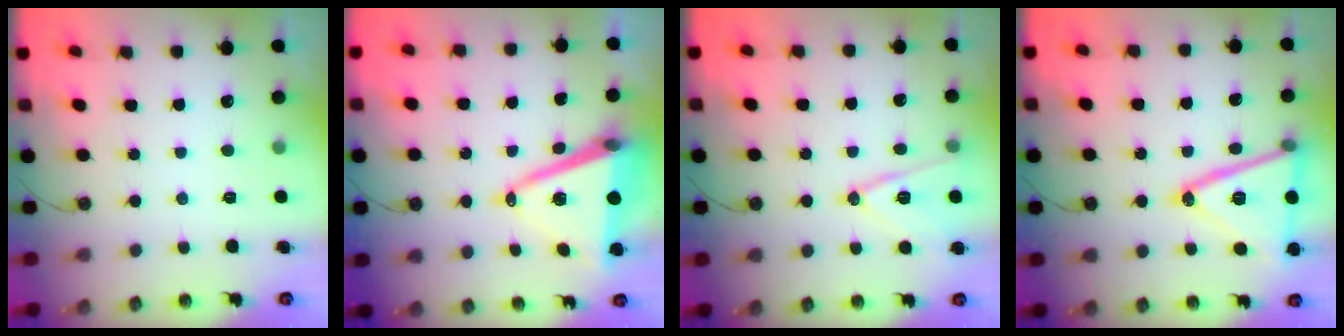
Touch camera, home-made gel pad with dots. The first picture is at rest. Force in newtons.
{"total": 15.2, "press": 14.7, "slide": 4.0}
{"total": 12.1, "press": 11.6, "slide": 3.4}
{"total": 21.0, "press": 20.8, "slide": 3.4}